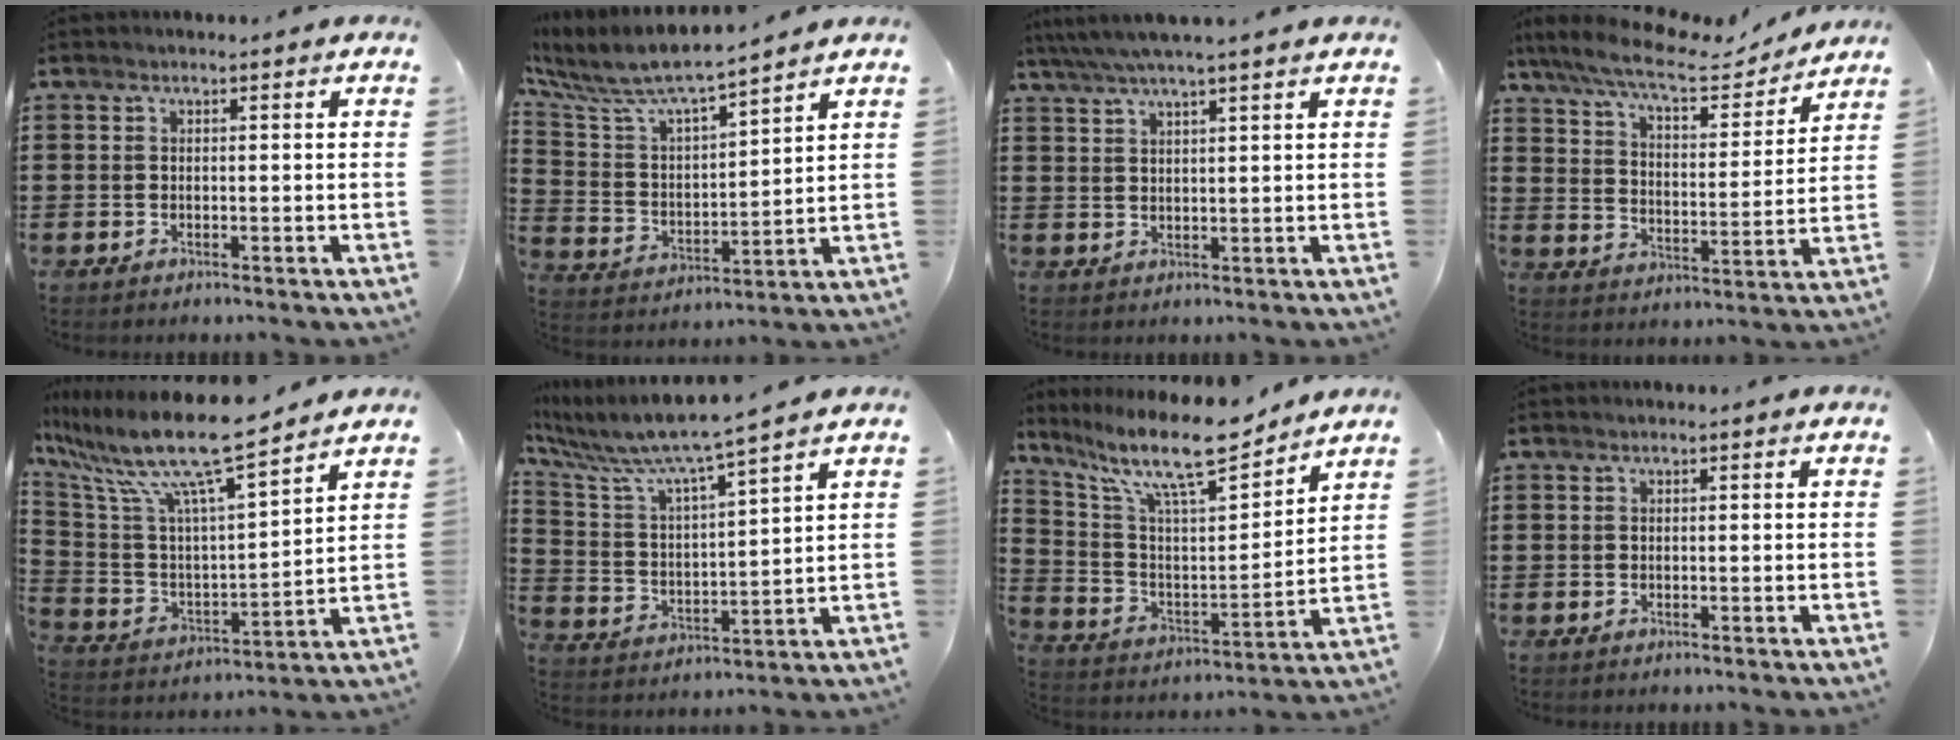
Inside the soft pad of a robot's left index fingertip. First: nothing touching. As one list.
[{"total": 7.2, "force": [6.6, 0.9, 2.8], "torque": [-0.087, -0.044, 0.109]}, {"total": 3.6, "force": [3.0, -0.3, 2.0], "torque": [-0.046, -0.005, 0.053]}, {"total": 9.6, "force": [8.1, 1.5, 5.0], "torque": [-0.129, -0.036, 0.137]}, {"total": 12.6, "force": [9.9, 0.8, 7.7], "torque": [-0.193, -0.067, 0.165]}, {"total": 7.0, "force": [6.3, -0.3, 3.0], "torque": [-0.089, -0.044, 0.101]}, {"total": 13.4, "force": [10.5, 2.8, 7.9], "torque": [-0.181, -0.048, 0.181]}, {"total": 0.0}]